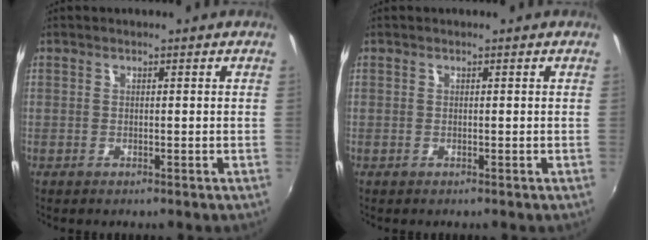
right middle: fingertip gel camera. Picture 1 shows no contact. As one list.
[{"total": 0.0}]